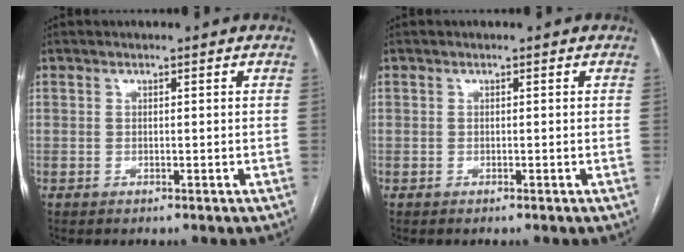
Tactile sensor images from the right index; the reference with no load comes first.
{"total": 0.0}